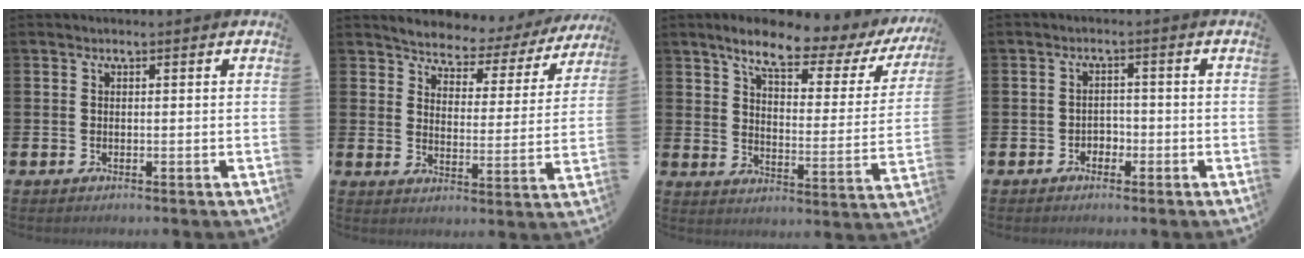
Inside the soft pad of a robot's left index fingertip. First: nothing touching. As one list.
[{"total": 4.1, "force": [4.0, 1.2, 0.1], "torque": [-0.033, -0.038, 0.061]}, {"total": 7.9, "force": [6.3, 1.9, 4.2], "torque": [-0.093, -0.042, 0.098]}, {"total": 1.8, "force": [-1.2, 1.3, 0.3], "torque": [-0.011, 0.003, -0.029]}]